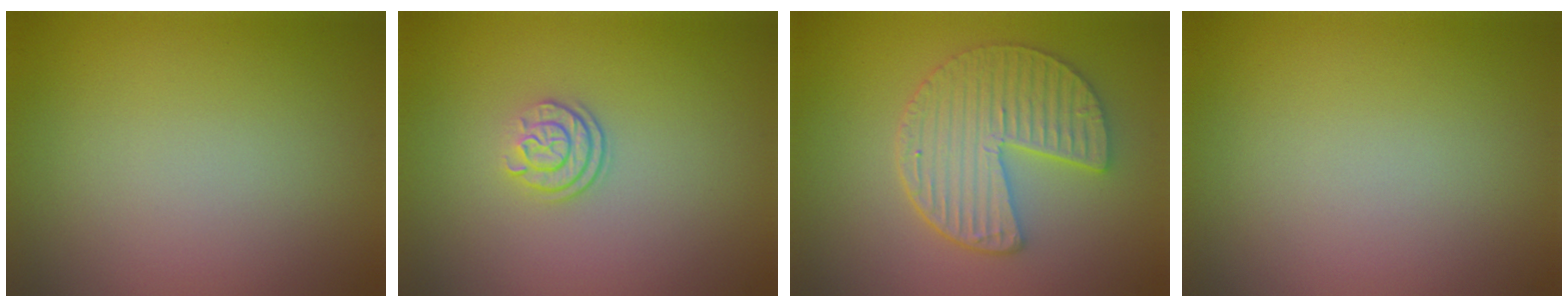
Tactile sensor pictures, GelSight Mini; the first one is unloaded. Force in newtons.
{"total": 2.4, "press": 1.8, "slide": 1.6}
{"total": 5.4, "press": 4.5, "slide": 3.0}
{"total": 0.0}